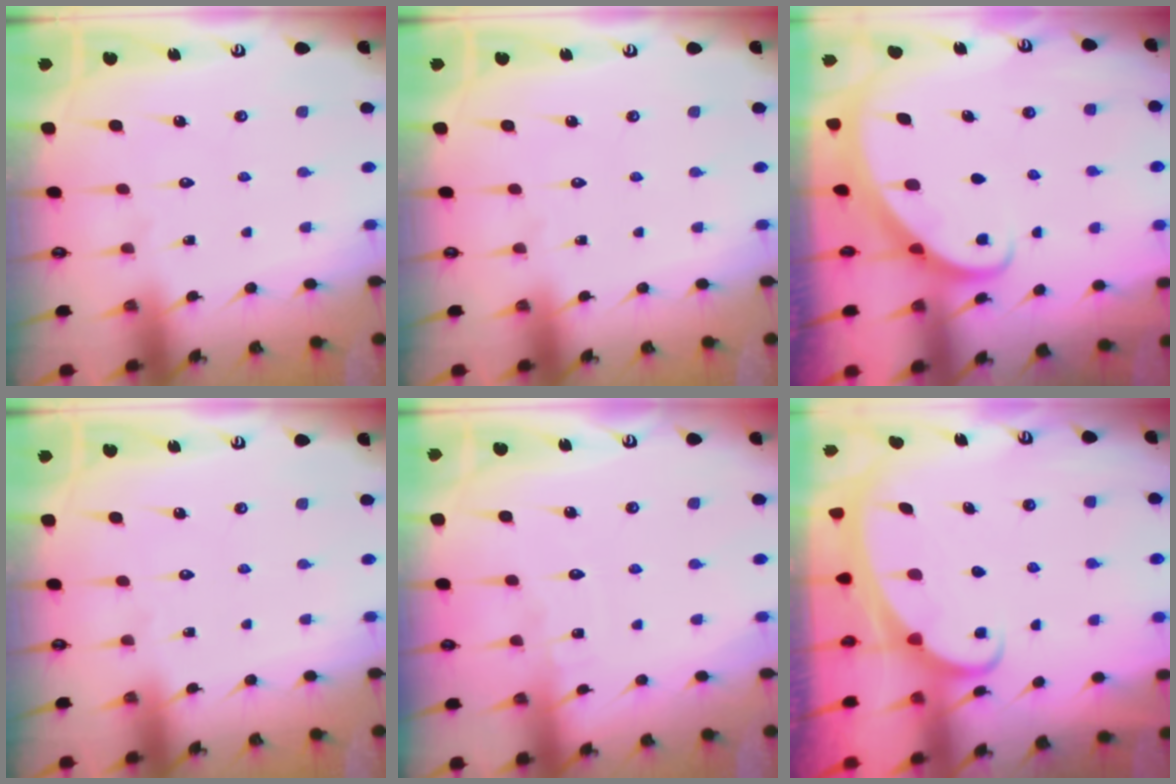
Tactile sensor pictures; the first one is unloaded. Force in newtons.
{"total": 0.0}
{"total": 2.4, "press": 2.3, "slide": 0.3}
{"total": 0.0}
{"total": 3.0, "press": 3.0, "slide": 0.3}
{"total": 2.4, "press": 2.4, "slide": 0.3}